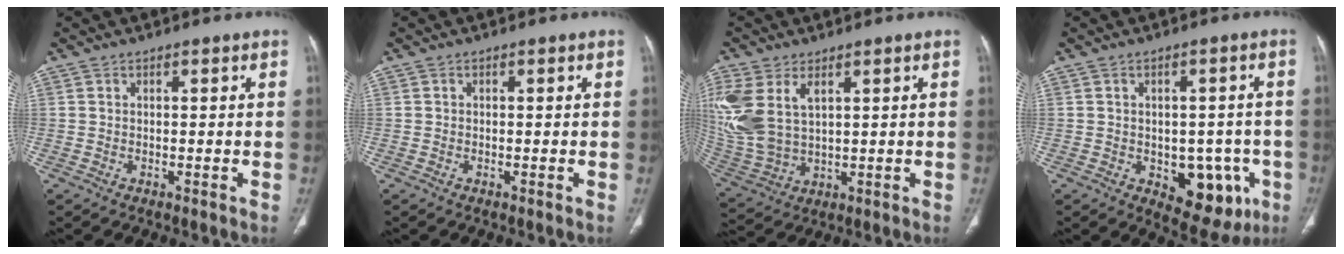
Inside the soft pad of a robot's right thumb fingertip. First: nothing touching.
{"total": 0.0}
{"total": 15.6, "force": [5.1, 9.6, 11.2], "torque": [-0.280, -0.011, 0.118]}
{"total": 11.6, "force": [-3.7, 7.2, 8.3], "torque": [-0.055, 0.012, -0.032]}